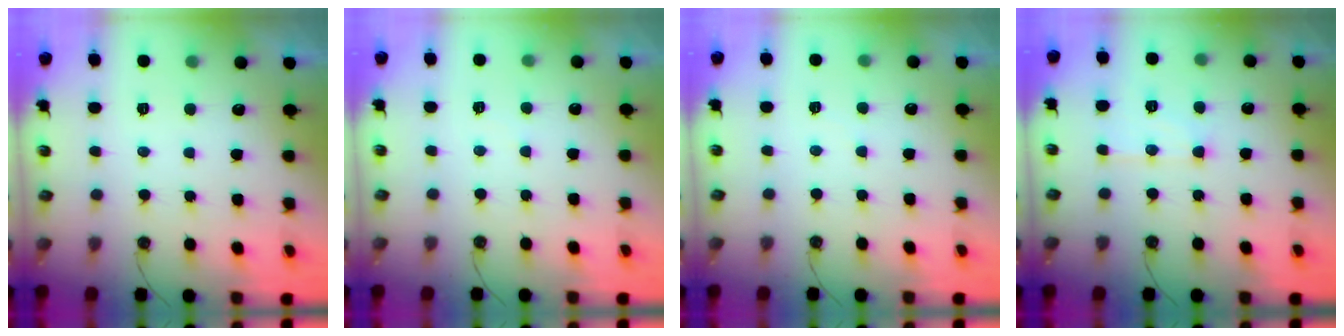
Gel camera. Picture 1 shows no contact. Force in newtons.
{"total": 2.9, "press": 2.9, "slide": 0.4}
{"total": 2.4, "press": 2.4, "slide": 0.4}
{"total": 7.9, "press": 7.9, "slide": 0.7}